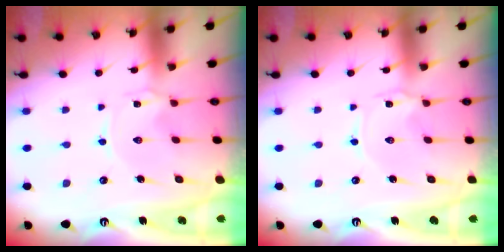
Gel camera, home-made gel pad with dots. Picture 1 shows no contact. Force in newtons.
{"total": 1.3, "press": 1.2, "slide": 0.2}